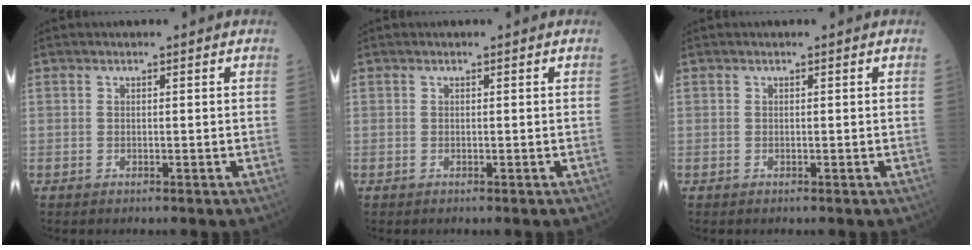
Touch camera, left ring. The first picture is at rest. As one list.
[{"total": 0.0}, {"total": 0.0}]